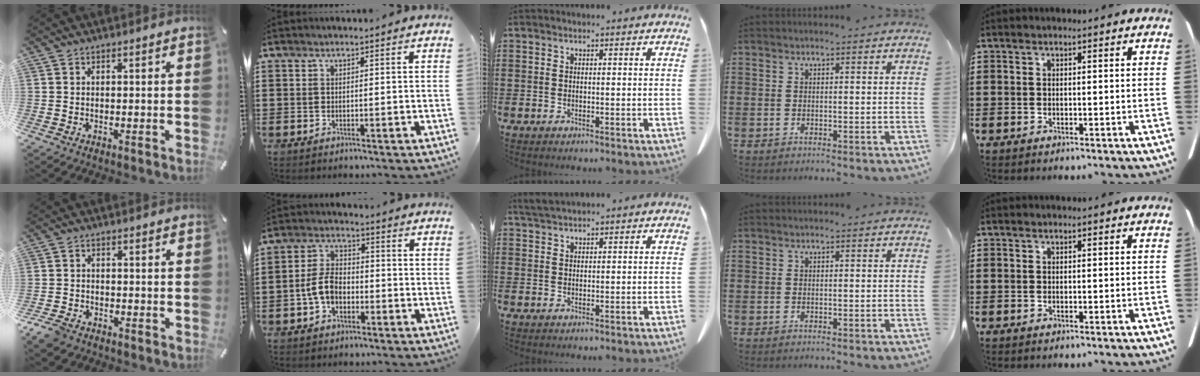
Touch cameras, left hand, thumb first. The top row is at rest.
{"thumb": {"total": 3.6, "force": [-2.8, 1.9, 1.3], "torque": [-0.040, 0.008, -0.056]}, "index": {"total": 5.6, "force": [-1.9, 3.5, 3.9], "torque": [-0.099, 0.005, -0.043]}, "middle": {"total": 2.3, "force": [2.1, 0.1, 0.9], "torque": [-0.023, 0.000, 0.042]}}